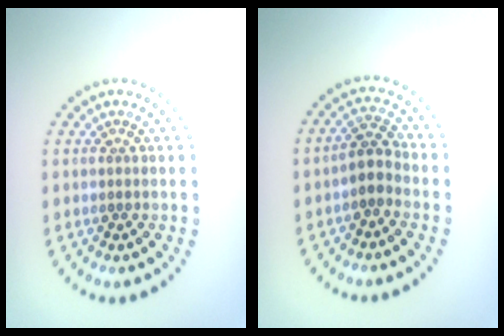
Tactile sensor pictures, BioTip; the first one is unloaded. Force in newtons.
{"total": 2.3, "press": 2.0, "slide": 1.1}